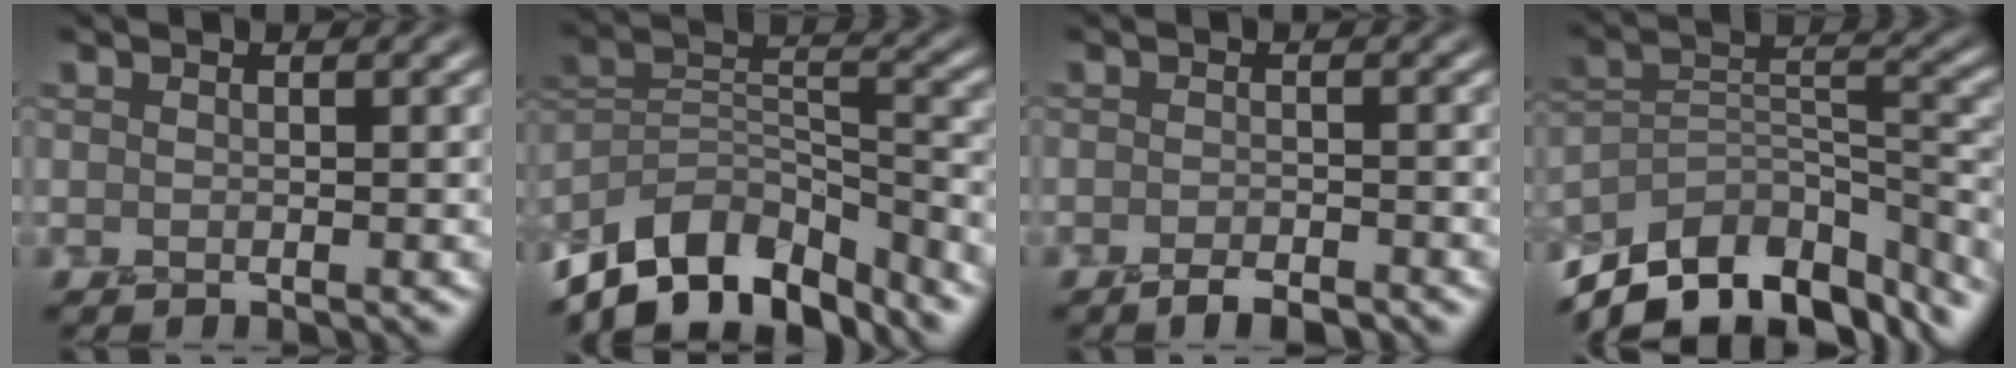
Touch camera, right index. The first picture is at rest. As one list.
[{"total": 10.6, "force": [-8.3, 4.6, 4.8], "torque": [-0.072, 0.017, -0.154]}, {"total": 1.9, "force": [-1.5, 0.4, 1.1], "torque": [-0.018, 0.001, -0.028]}, {"total": 12.3, "force": [-9.5, 5.6, 5.3], "torque": [-0.098, 0.019, -0.162]}]